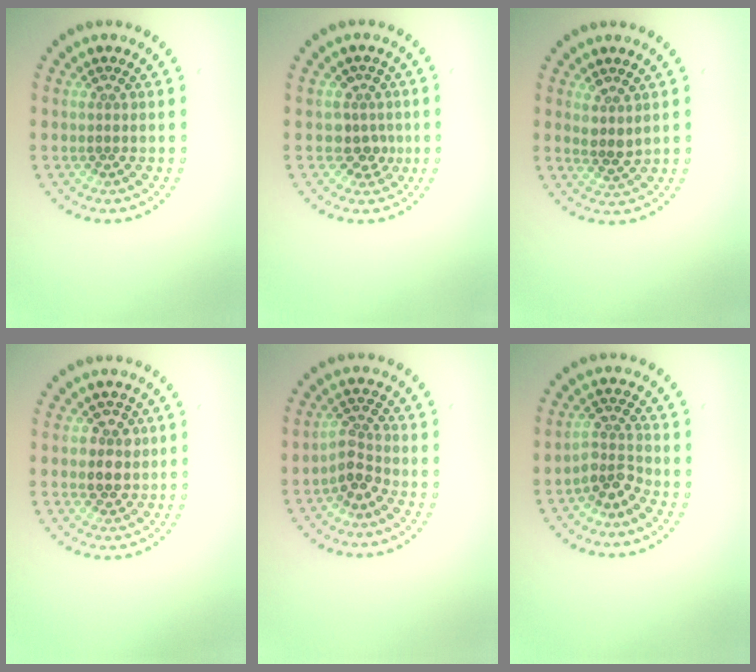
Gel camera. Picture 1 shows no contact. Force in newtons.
{"total": 2.2, "press": 1.7, "slide": 1.3}
{"total": 1.8, "press": 1.6, "slide": 1.0}
{"total": 2.6, "press": 2.5, "slide": 0.8}
{"total": 2.6, "press": 2.0, "slide": 1.6}
{"total": 2.7, "press": 2.0, "slide": 1.8}